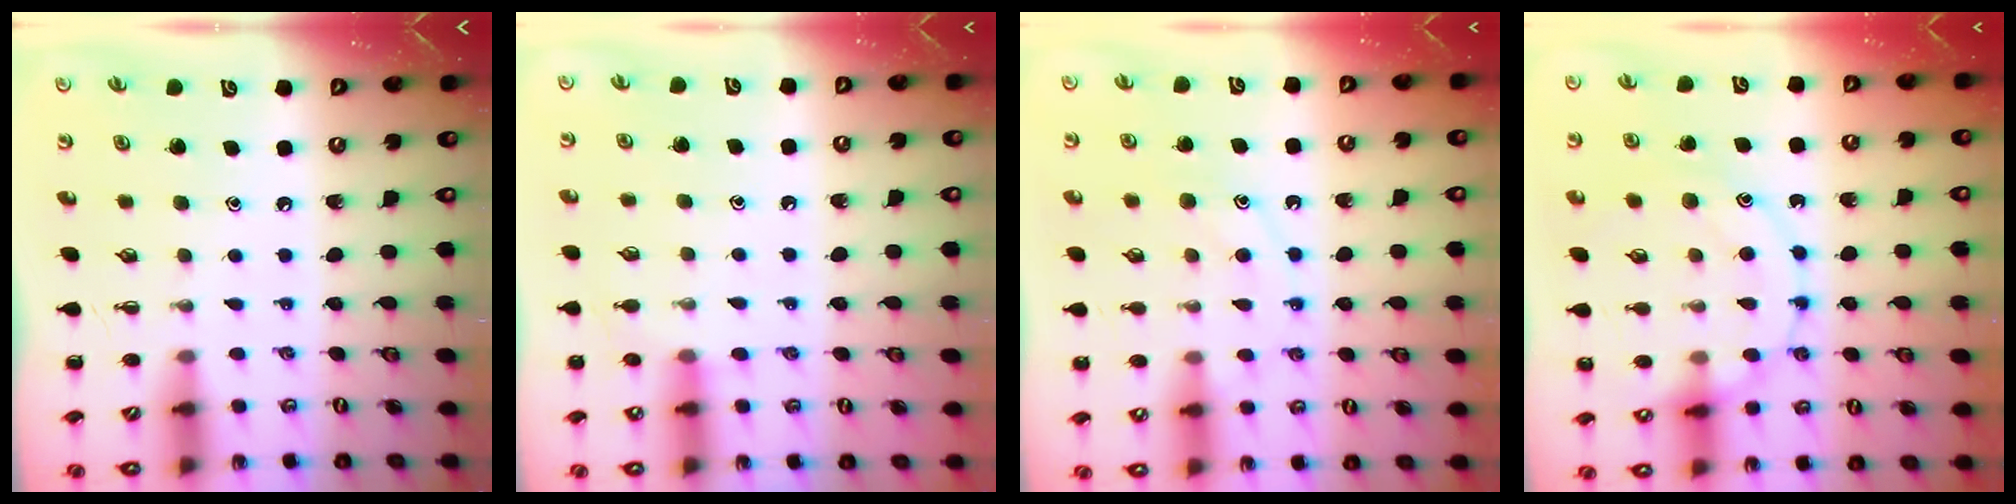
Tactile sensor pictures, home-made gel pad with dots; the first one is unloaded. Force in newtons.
{"total": 7.0, "press": 6.6, "slide": 2.2}
{"total": 11.6, "press": 11.5, "slide": 0.9}
{"total": 14.3, "press": 14.3, "slide": 0.3}